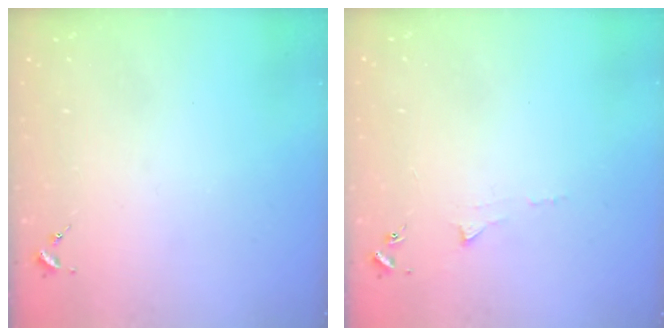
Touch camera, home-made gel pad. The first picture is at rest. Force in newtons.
{"total": 3.5, "press": 3.5, "slide": 0.5}